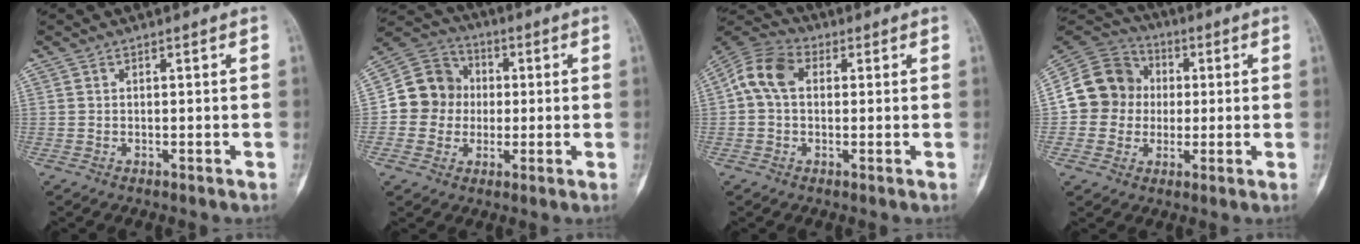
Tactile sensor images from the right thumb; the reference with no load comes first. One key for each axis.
{"total": 11.0, "fx": -0.2, "fy": 10.3, "fz": 3.9, "tx": -0.041, "ty": 0.026, "tz": -0.013}
{"total": 8.5, "fx": 1.1, "fy": 5.9, "fz": 6.0, "tx": -0.117, "ty": 0.027, "tz": 0.012}
{"total": 13.1, "fx": 0.3, "fy": 12.2, "fz": 4.8, "tx": -0.067, "ty": 0.027, "tz": 0.001}